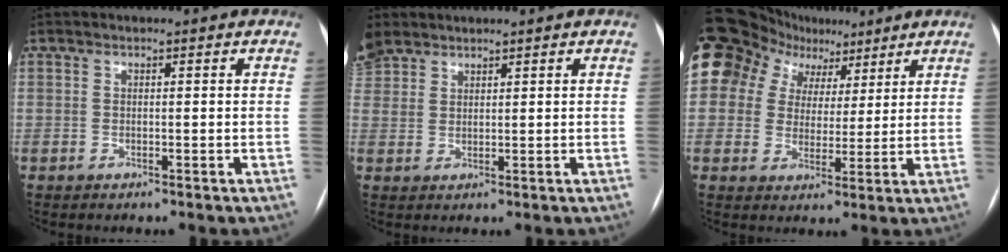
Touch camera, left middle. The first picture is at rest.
{"total": 4.7, "force": [4.1, 2.1, 1.2], "torque": [-0.060, 0.009, 0.095]}
{"total": 13.9, "force": [8.3, 10.0, 4.9], "torque": [-0.116, 0.064, 0.143]}